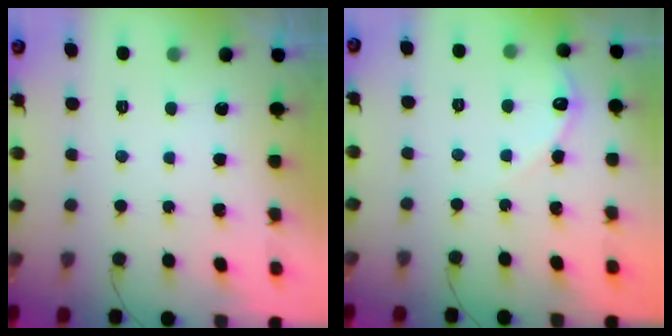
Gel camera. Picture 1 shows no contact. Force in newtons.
{"total": 4.8, "press": 4.8, "slide": 0.5}